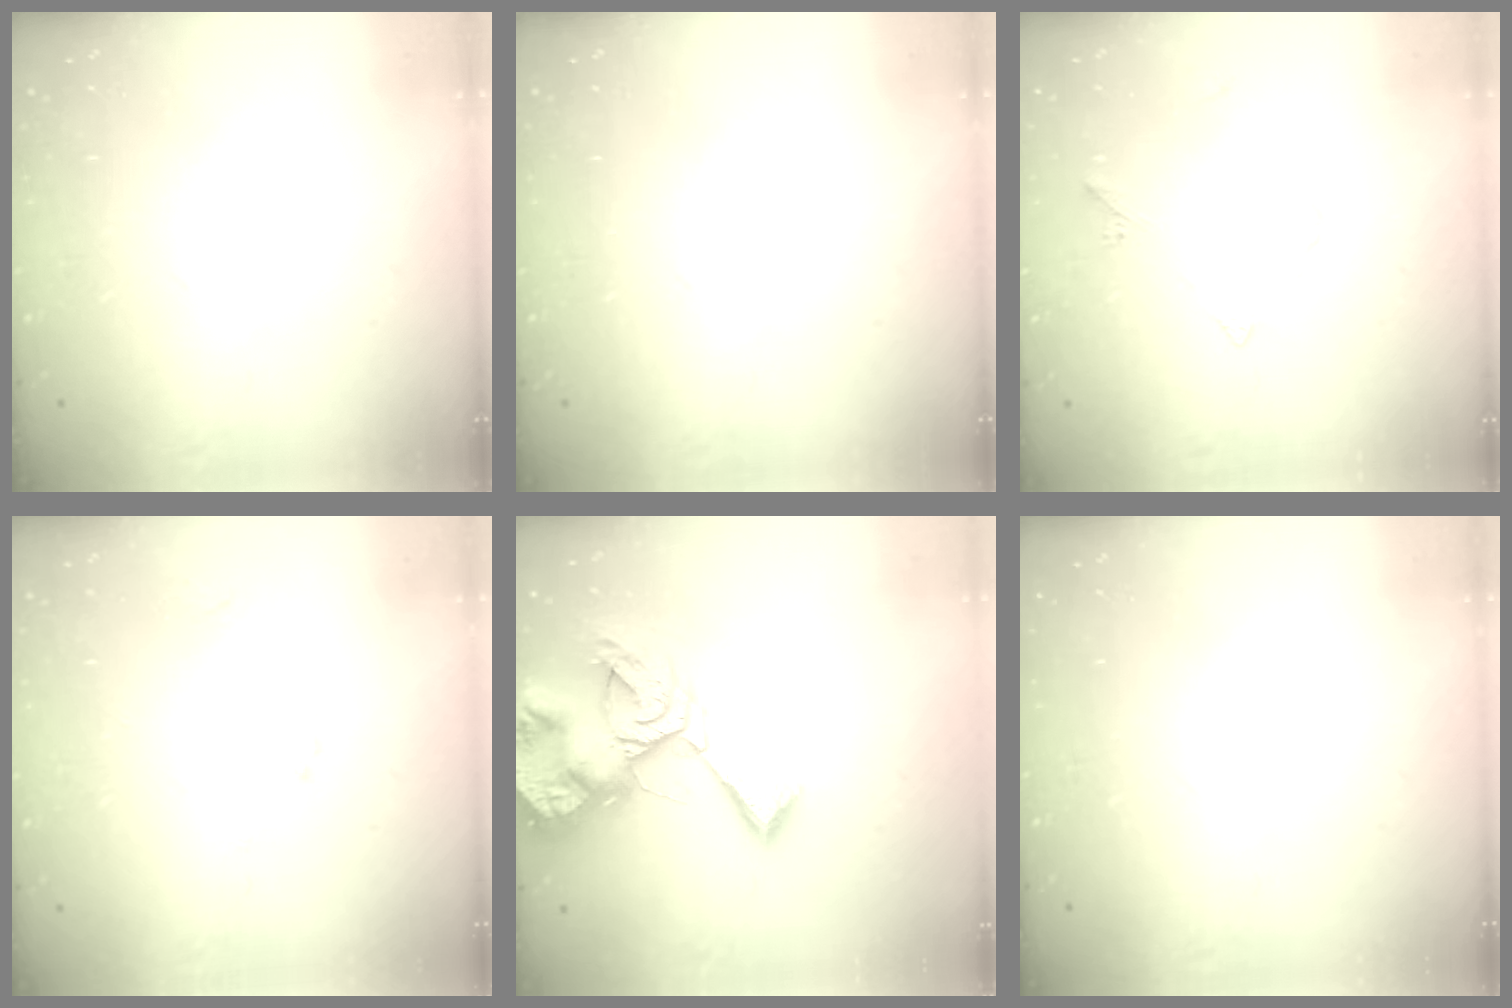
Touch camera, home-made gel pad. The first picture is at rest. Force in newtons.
{"total": 0.0}
{"total": 4.2, "press": 4.1, "slide": 0.8}
{"total": 1.4, "press": 1.3, "slide": 0.2}
{"total": 14.5, "press": 14.4, "slide": 1.6}
{"total": 0.0}